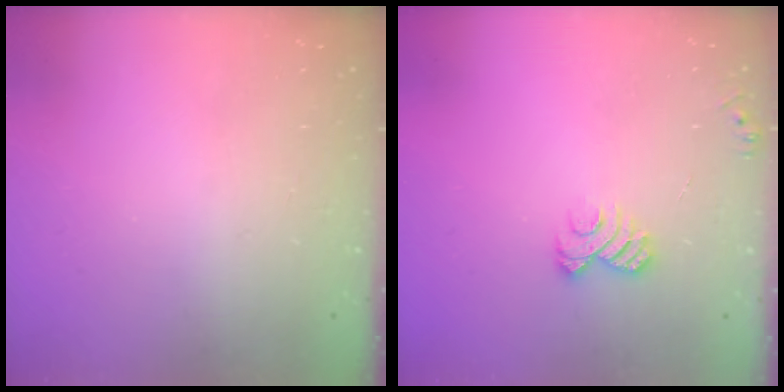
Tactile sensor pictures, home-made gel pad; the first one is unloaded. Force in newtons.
{"total": 6.3, "press": 6.3, "slide": 0.6}